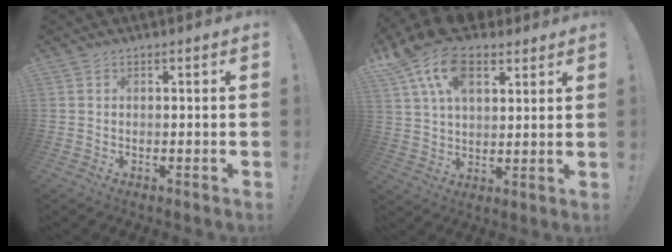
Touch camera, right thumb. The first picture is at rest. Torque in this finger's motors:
{"motor_torque": [0.97, 3.91, 0.83, 0.06, 0.16]}